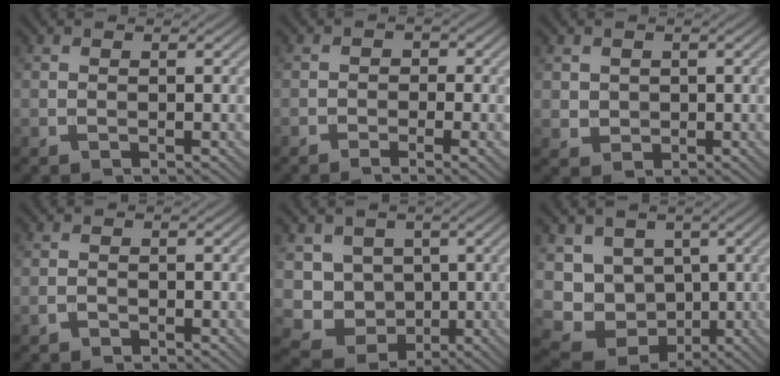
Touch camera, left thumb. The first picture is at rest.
{"total": 2.6, "force": [-1.5, 1.2, 1.8], "torque": [-0.025, 0.000, -0.026]}
{"total": 2.1, "force": [0.6, 1.9, 0.7], "torque": [-0.025, -0.006, 0.012]}
{"total": 0.8, "force": [-0.7, 0.4, 0.3], "torque": [-0.004, 0.000, -0.014]}
{"total": 6.7, "force": [0.6, 6.2, 2.6], "torque": [-0.071, -0.022, 0.000]}
{"total": 8.2, "force": [0.5, 7.2, 3.8], "torque": [-0.094, -0.030, 0.002]}